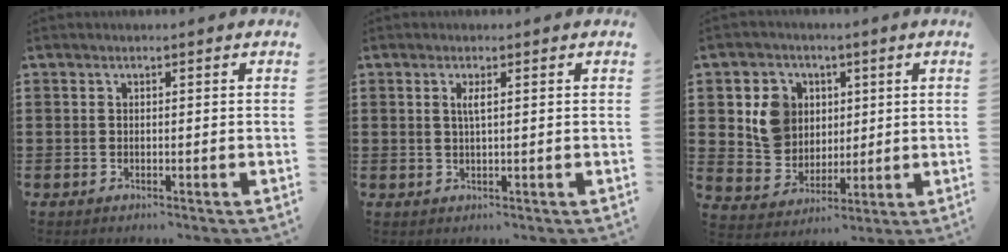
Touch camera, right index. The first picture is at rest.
{"total": 1.7, "force": [0.3, 0.0, 1.6], "torque": [-0.033, -0.001, 0.004]}
{"total": 8.0, "force": [2.2, 7.2, 2.5], "torque": [-0.073, 0.020, 0.043]}